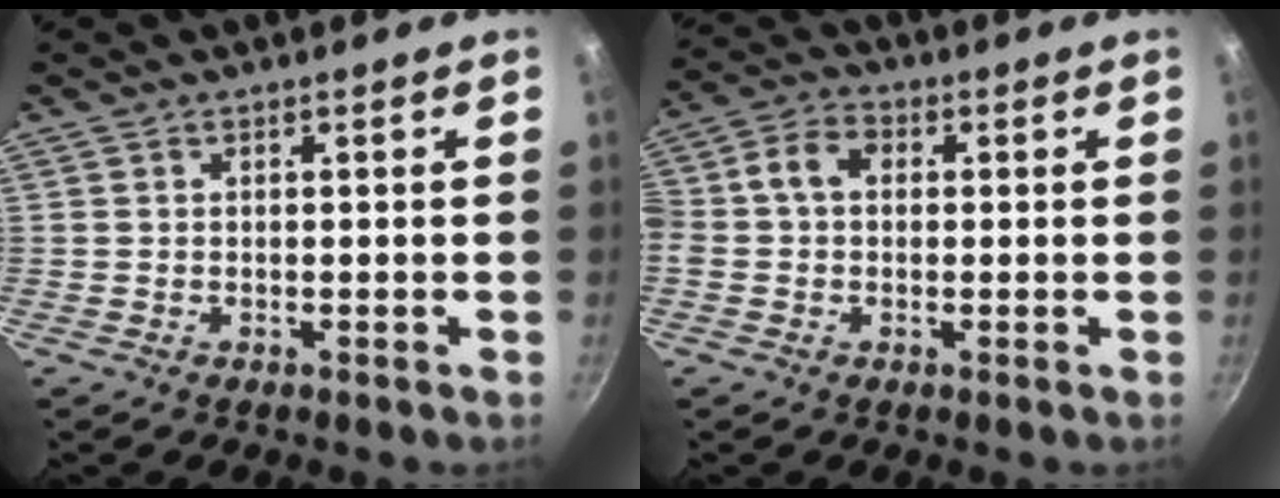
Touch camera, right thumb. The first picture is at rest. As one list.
[{"total": 6.5, "force": [0.5, 5.1, 4.1], "torque": [-0.072, 0.019, -0.012]}]